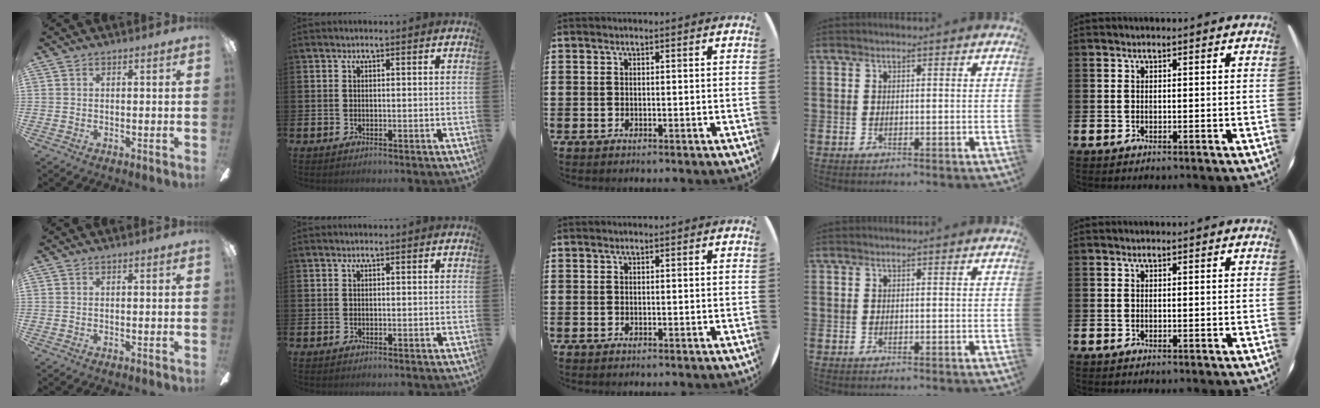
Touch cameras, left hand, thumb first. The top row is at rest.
{}